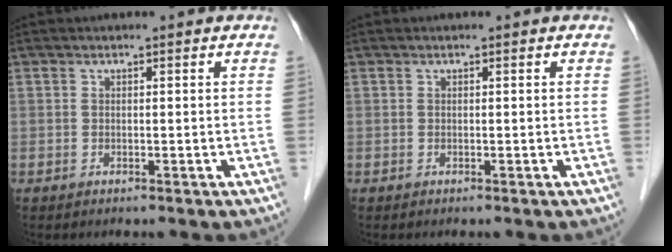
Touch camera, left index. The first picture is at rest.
{"total": 0.0}